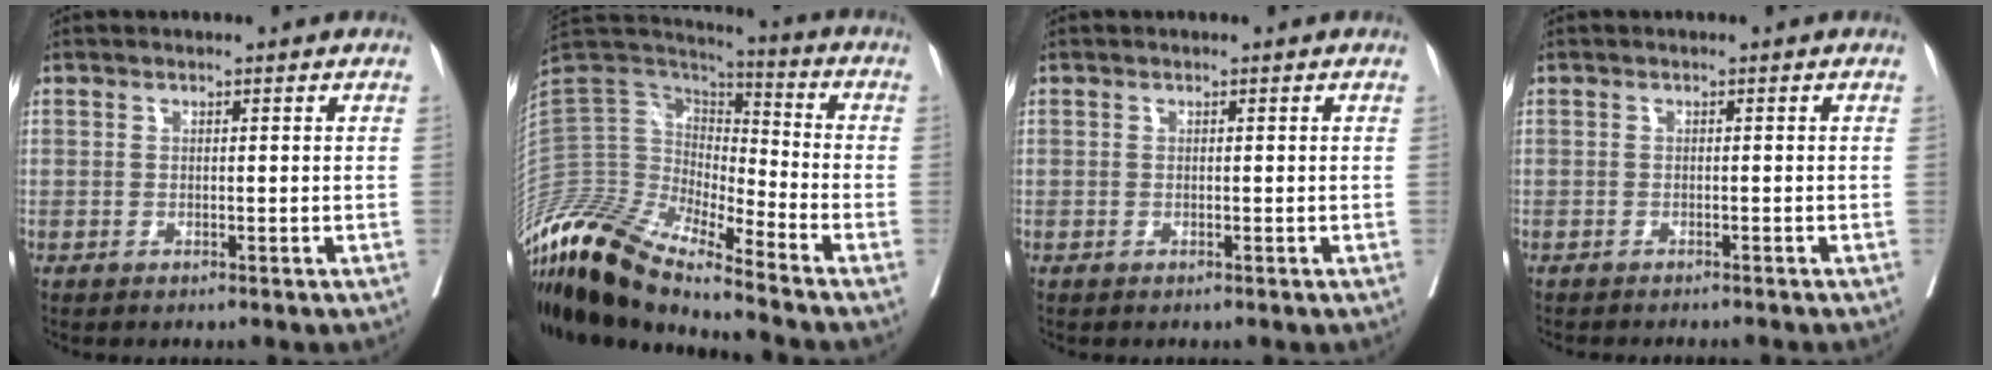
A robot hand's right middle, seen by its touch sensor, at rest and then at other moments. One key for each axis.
{"total": 18.8, "fx": -14.8, "fy": 3.7, "fz": 11.1, "tx": -0.226, "ty": 0.015, "tz": -0.283}
{"total": 0.0}
{"total": 5.3, "fx": -4.9, "fy": 0.5, "fz": 2.0, "tx": -0.016, "ty": -0.010, "tz": -0.061}